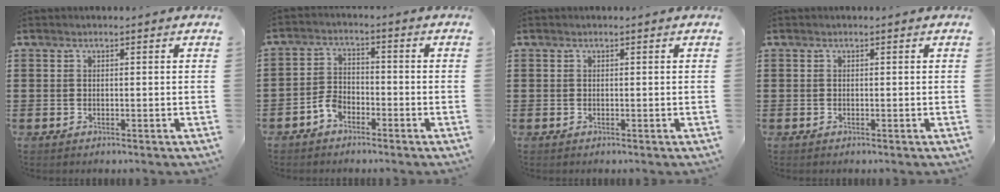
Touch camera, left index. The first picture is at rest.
{"total": 3.5, "force": [-2.5, 1.9, 1.5], "torque": [-0.045, 0.004, -0.055]}
{"total": 0.0}
{"total": 0.0}